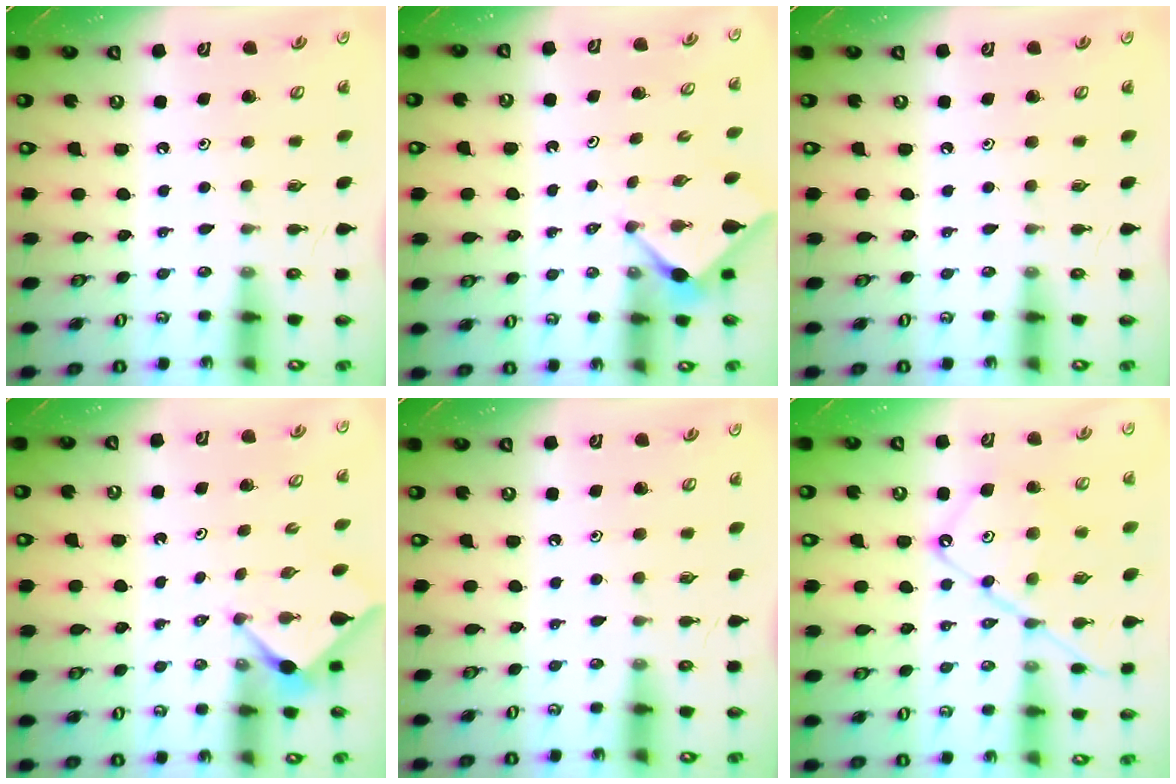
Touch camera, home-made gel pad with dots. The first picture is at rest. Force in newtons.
{"total": 2.9, "press": 2.8, "slide": 0.4}
{"total": 0.0}
{"total": 2.9, "press": 2.8, "slide": 0.4}
{"total": 0.0}
{"total": 12.6, "press": 12.5, "slide": 1.3}